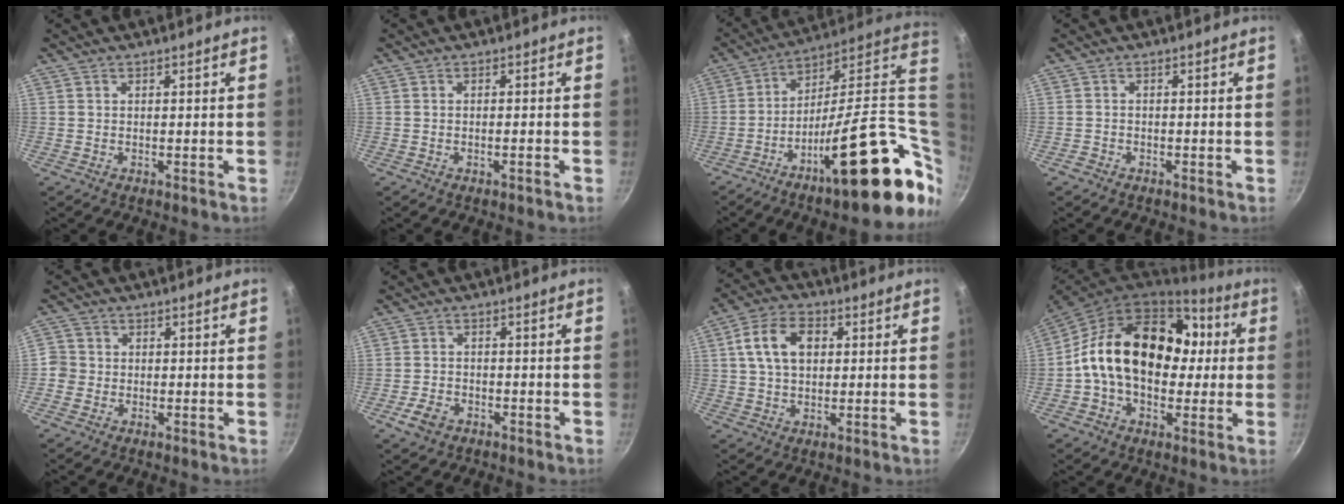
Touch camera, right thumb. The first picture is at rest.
{"total": 1.0, "force": [-0.6, 0.1, 0.8], "torque": [-0.021, 0.005, -0.011]}
{"total": 29.2, "force": [-4.8, 9.1, 27.3], "torque": [-0.349, 0.002, -0.078]}
{"total": 1.1, "force": [-0.9, 0.6, 0.2], "torque": [-0.015, 0.013, -0.019]}
{"total": 3.6, "force": [-1.0, 3.4, 0.8], "torque": [0.006, 0.012, -0.025]}
{"total": 4.3, "force": [-2.4, 2.8, 2.3], "torque": [-0.043, 0.019, -0.044]}
{"total": 10.1, "force": [2.1, 6.9, 7.1], "torque": [-0.110, 0.015, 0.027]}
{"total": 22.5, "force": [1.7, 15.9, 15.7], "torque": [-0.232, 0.044, 0.020]}